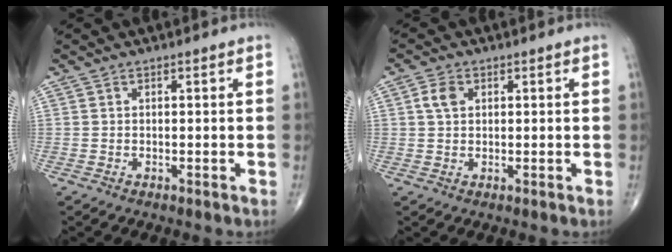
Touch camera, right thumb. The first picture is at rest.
{"total": 3.1, "force": [0.9, 2.1, 2.0], "torque": [-0.038, 0.004, 0.016]}